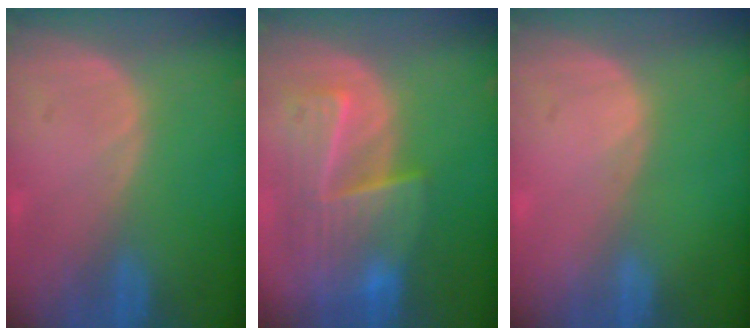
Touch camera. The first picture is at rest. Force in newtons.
{"total": 9.3, "press": 8.3, "slide": 4.2}
{"total": 0.0}